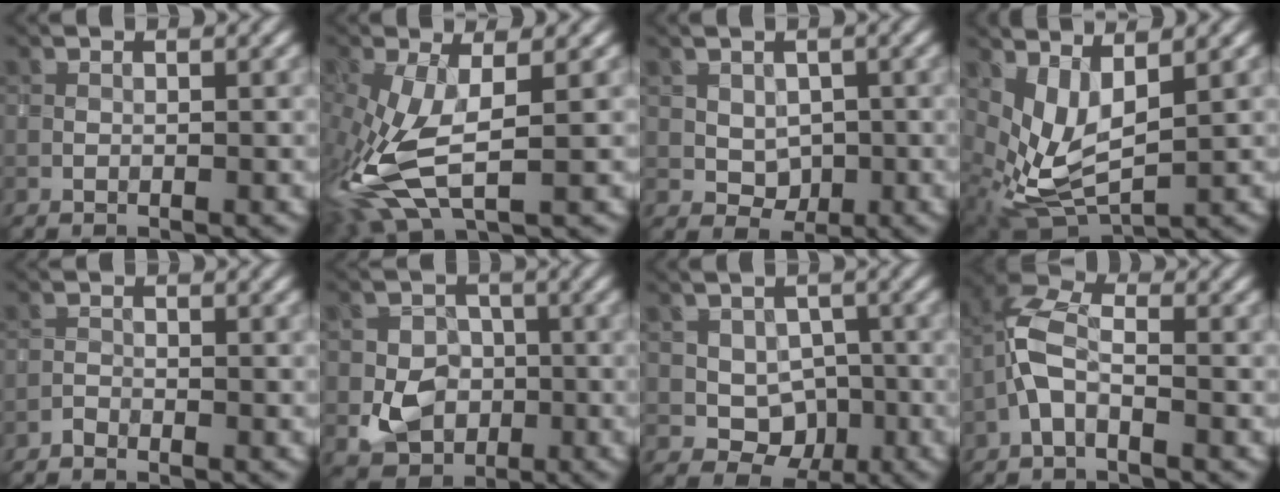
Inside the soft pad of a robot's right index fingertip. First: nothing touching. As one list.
[{"total": 7.0, "force": [-0.7, 3.1, 6.3], "torque": [-0.173, -0.011, -0.016]}, {"total": 2.0, "force": [0.3, 1.7, 1.0], "torque": [-0.015, -0.004, 0.009]}, {"total": 4.7, "force": [1.8, 2.3, 3.8], "torque": [-0.092, -0.015, 0.042]}, {"total": 0.5, "force": [-0.5, 0.0, -0.1], "torque": [0.002, 0.004, -0.013]}, {"total": 4.1, "force": [-0.6, 3.5, 1.9], "torque": [-0.025, -0.002, -0.011]}, {"total": 3.5, "force": [-0.2, 3.0, 1.7], "torque": [-0.012, 0.000, 0.000]}, {"total": 3.5, "force": [-1.2, 1.4, 2.9], "torque": [-0.068, 0.013, -0.037]}]